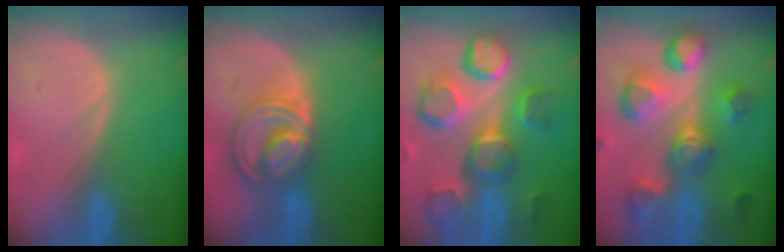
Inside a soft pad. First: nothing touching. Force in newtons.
{"total": 8.7, "press": 7.4, "slide": 4.6}
{"total": 12.6, "press": 11.2, "slide": 5.7}
{"total": 11.3, "press": 10.0, "slide": 5.2}